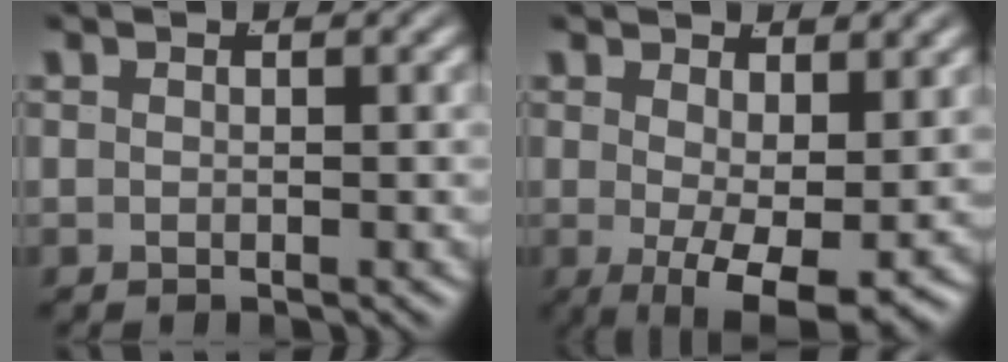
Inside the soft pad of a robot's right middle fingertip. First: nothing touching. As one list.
[{"total": 5.8, "force": [-1.3, 1.7, 5.3], "torque": [-0.079, -0.034, -0.002]}]